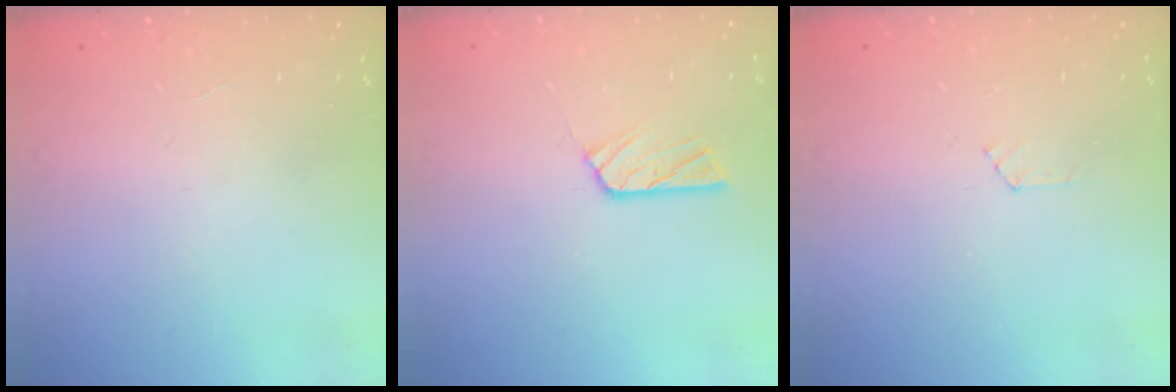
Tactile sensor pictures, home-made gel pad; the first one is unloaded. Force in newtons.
{"total": 5.4, "press": 5.4, "slide": 0.2}
{"total": 2.3, "press": 2.3, "slide": 0.3}